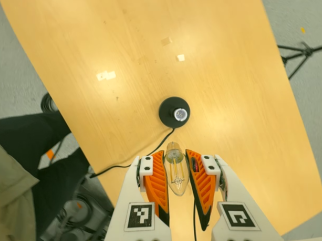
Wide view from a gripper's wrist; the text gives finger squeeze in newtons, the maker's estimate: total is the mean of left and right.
{"total": 20.1, "left": 21.5, "right": 18.6}